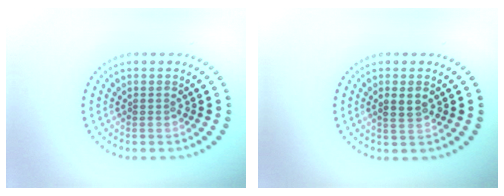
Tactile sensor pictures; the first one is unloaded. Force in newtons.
{"total": 1.9, "press": 1.8, "slide": 0.4}